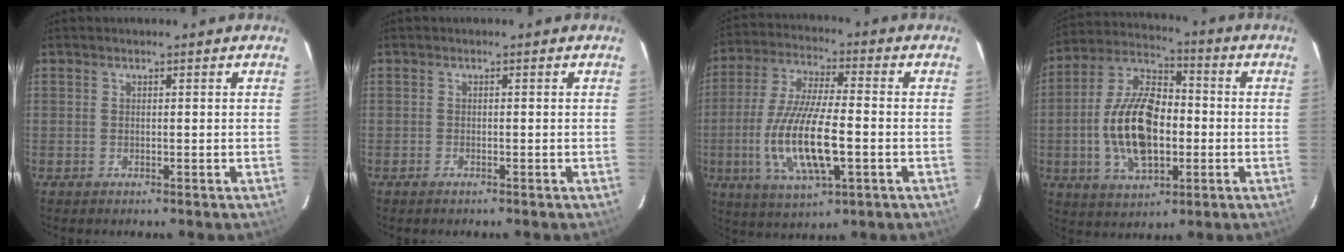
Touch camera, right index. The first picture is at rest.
{"total": 0.8, "force": [-0.6, 0.3, 0.3], "torque": [-0.008, -0.002, -0.014]}
{"total": 16.0, "force": [-3.8, 4.3, 15.0], "torque": [-0.310, -0.013, -0.070]}
{"total": 16.7, "force": [-2.6, 8.9, 14.0], "torque": [-0.278, 0.012, -0.044]}